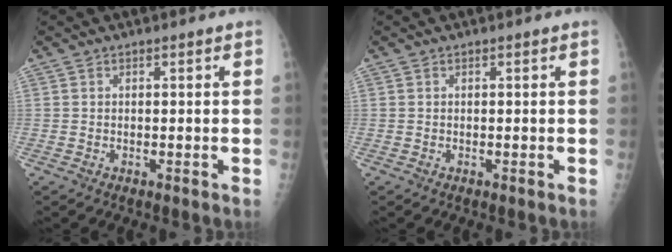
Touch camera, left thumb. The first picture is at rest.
{"total": 0.0}